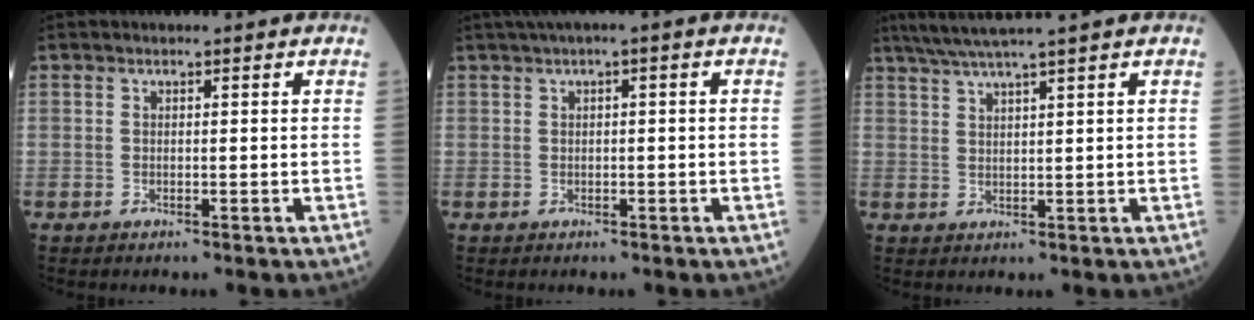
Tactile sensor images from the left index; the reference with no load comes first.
{"total": 2.1, "force": [0.7, 0.1, 2.0], "torque": [-0.038, 0.017, 0.015]}
{"total": 7.3, "force": [6.0, -1.2, 4.0], "torque": [-0.066, 0.023, 0.101]}